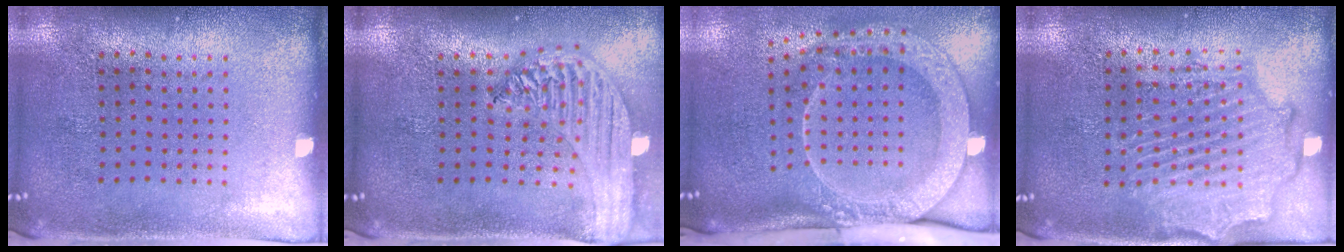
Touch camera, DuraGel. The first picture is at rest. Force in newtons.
{"total": 2.2, "press": 2.0, "slide": 1.0}
{"total": 3.0, "press": 2.1, "slide": 2.1}
{"total": 2.1, "press": 2.1, "slide": 0.4}